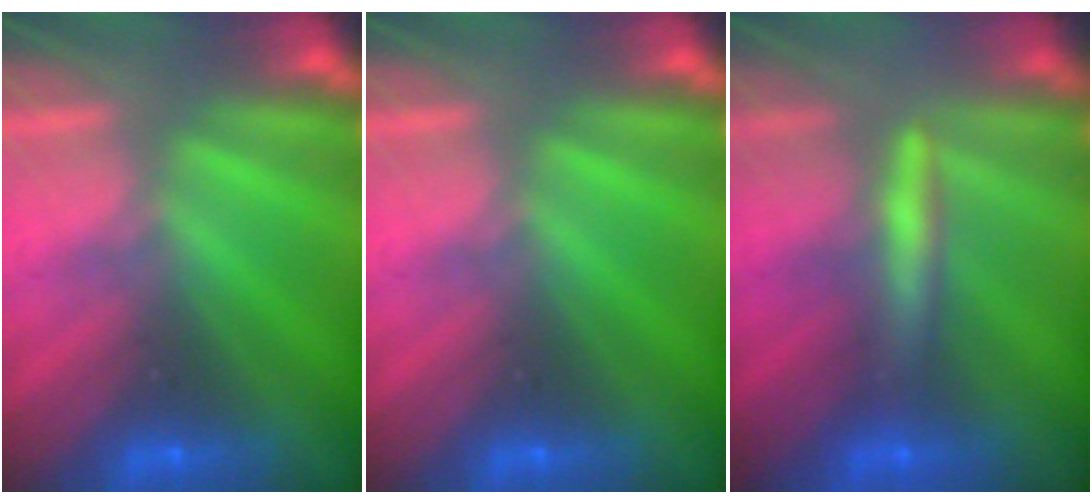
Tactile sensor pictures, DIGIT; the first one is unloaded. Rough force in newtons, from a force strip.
{"total": 0.0}
{"total": 2.5}